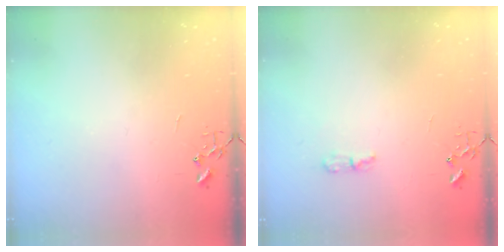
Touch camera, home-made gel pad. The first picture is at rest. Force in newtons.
{"total": 4.7, "press": 4.7, "slide": 0.7}